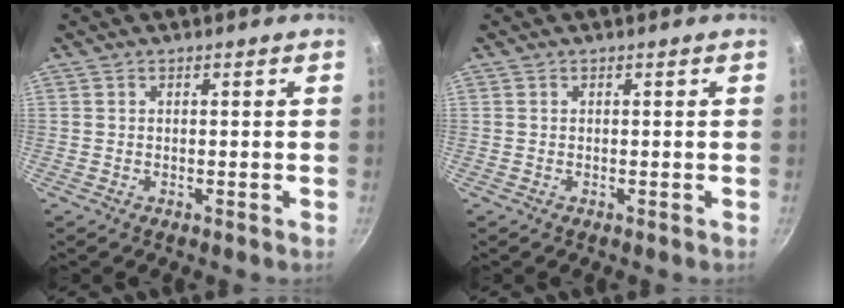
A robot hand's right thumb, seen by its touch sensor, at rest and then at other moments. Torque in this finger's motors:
{"motor_torque": [-0.01, 0.01, 0.00, 0.00, 0.00]}